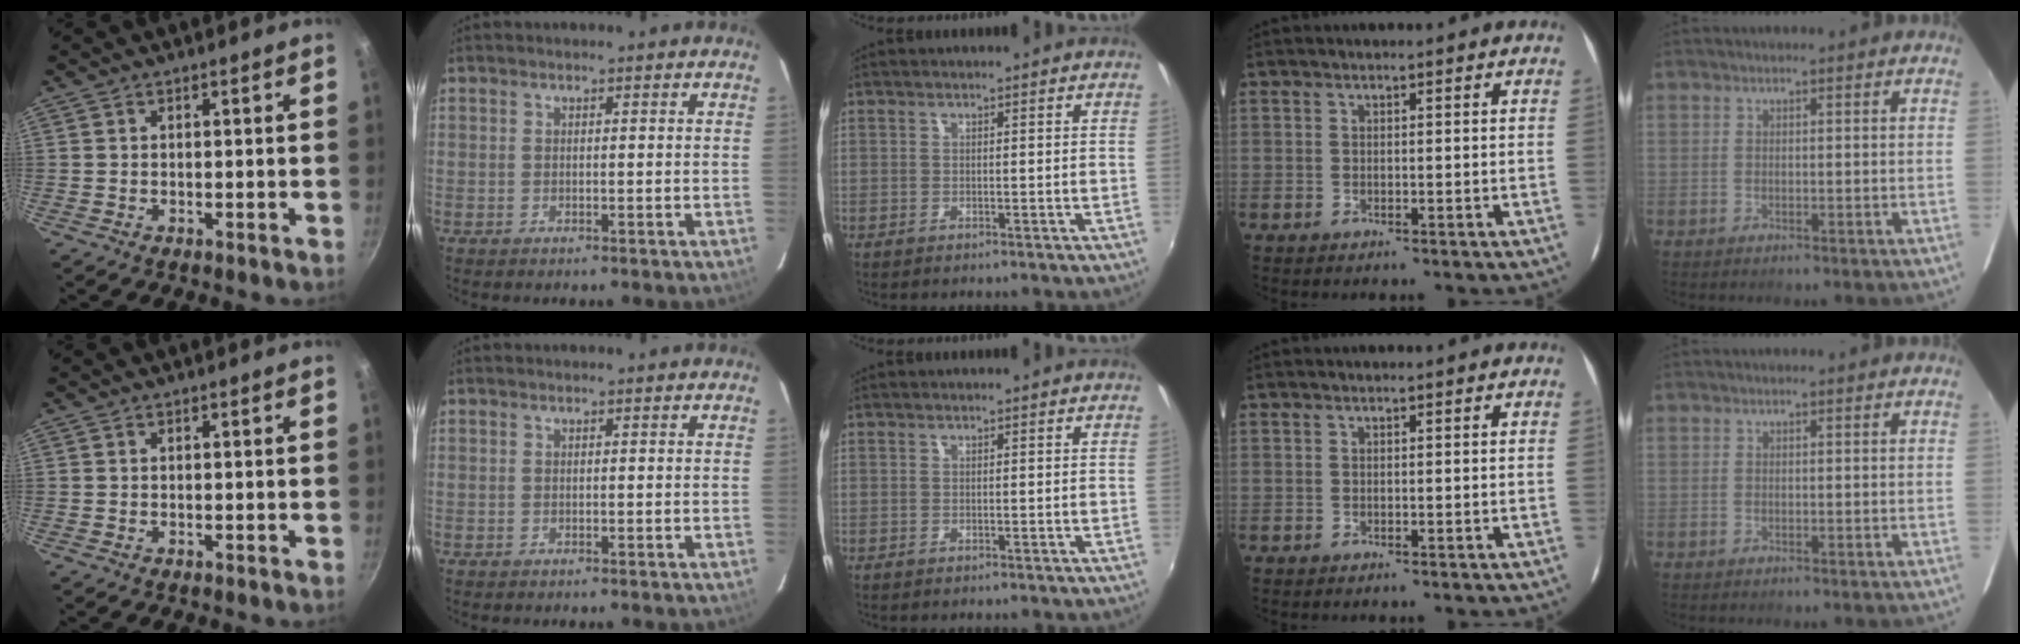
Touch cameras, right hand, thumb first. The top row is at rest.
{}